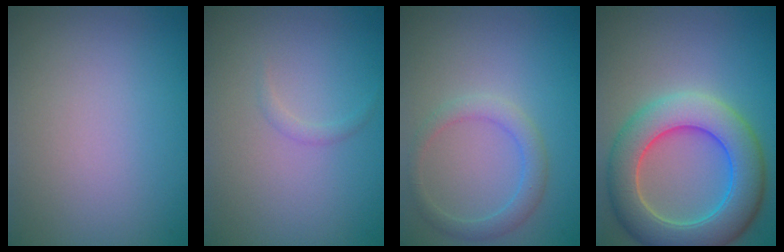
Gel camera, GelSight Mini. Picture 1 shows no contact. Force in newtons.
{"total": 0.7, "press": 0.7, "slide": 0.0}
{"total": 2.2, "press": 2.2, "slide": 0.1}
{"total": 8.3, "press": 8.3, "slide": 0.6}